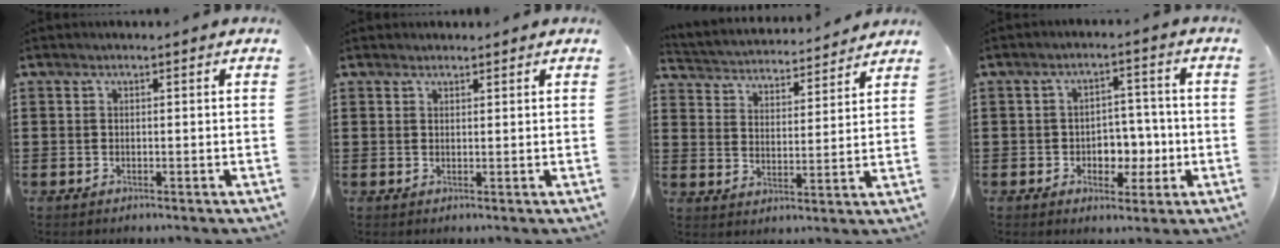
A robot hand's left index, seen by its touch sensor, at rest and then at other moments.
{"total": 1.1, "force": [1.1, 0.3, 0.1], "torque": [-0.003, 0.002, 0.021]}
{"total": 3.5, "force": [3.4, 0.2, -0.2], "torque": [-0.019, -0.031, 0.053]}
{"total": 5.1, "force": [-1.1, 4.0, 3.0], "torque": [-0.048, 0.006, -0.026]}